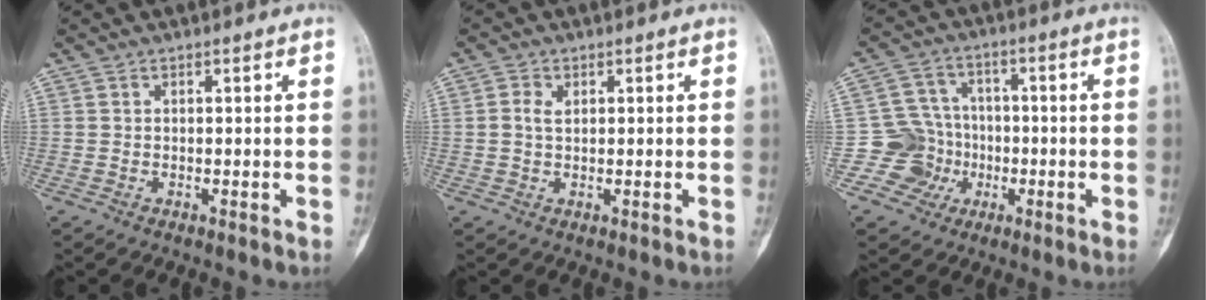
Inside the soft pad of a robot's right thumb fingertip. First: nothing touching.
{"total": 2.1, "force": [0.4, 1.4, 1.6], "torque": [-0.036, 0.006, 0.012]}
{"total": 8.5, "force": [-2.4, 8.1, 0.8], "torque": [0.035, 0.029, -0.045]}